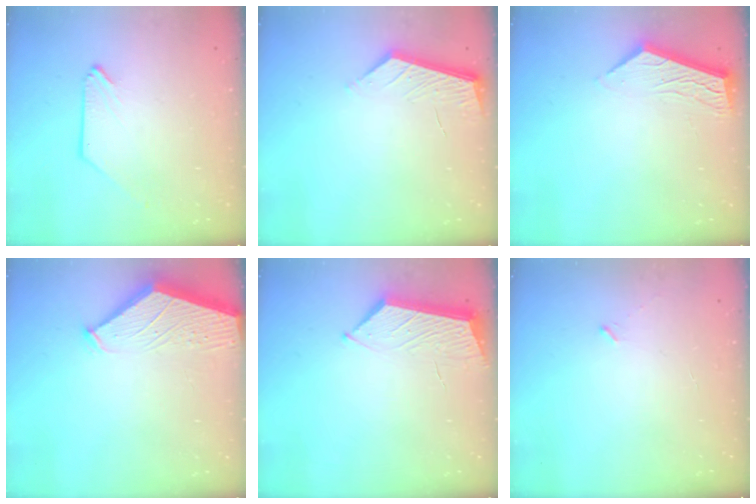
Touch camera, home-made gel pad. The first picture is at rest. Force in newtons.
{"total": 4.6, "press": 4.6, "slide": 0.5}
{"total": 6.8, "press": 6.7, "slide": 0.5}
{"total": 3.0, "press": 3.0, "slide": 0.5}
{"total": 6.6, "press": 6.6, "slide": 0.4}
{"total": 1.6, "press": 1.6, "slide": 0.4}